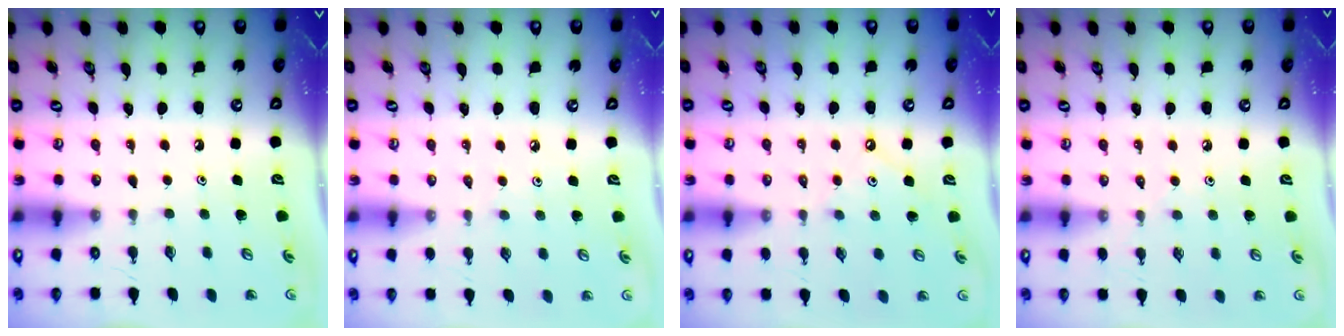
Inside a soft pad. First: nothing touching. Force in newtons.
{"total": 2.2, "press": 2.2, "slide": 0.5}
{"total": 1.6, "press": 1.6, "slide": 0.2}
{"total": 3.4, "press": 3.4, "slide": 0.6}